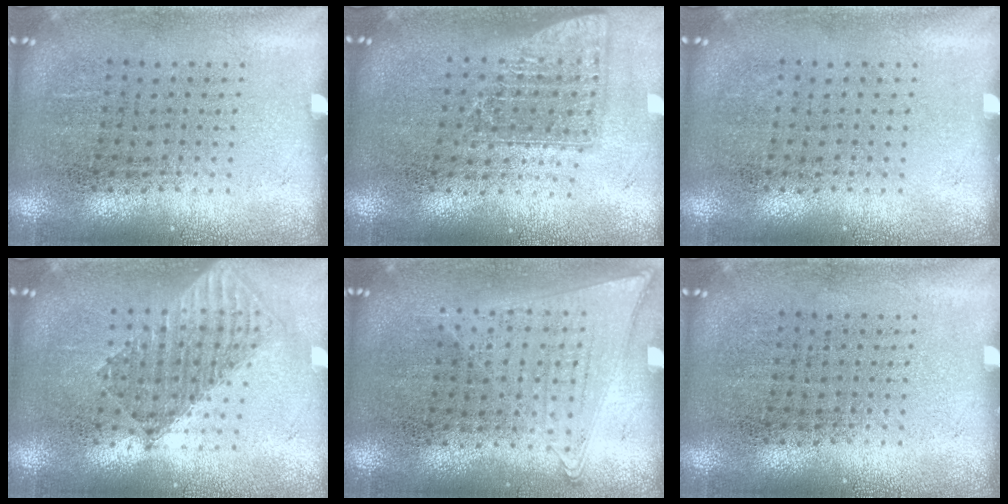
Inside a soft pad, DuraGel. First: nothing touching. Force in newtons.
{"total": 1.6, "press": 1.2, "slide": 1.0}
{"total": 0.0}
{"total": 1.6, "press": 1.4, "slide": 0.9}
{"total": 1.0, "press": 1.0, "slide": 0.3}
{"total": 0.0}